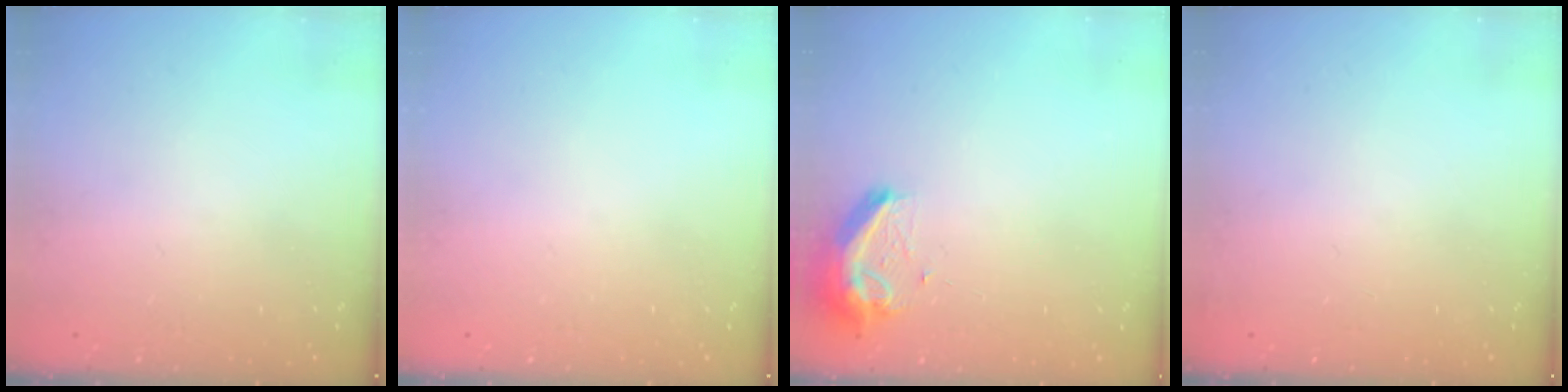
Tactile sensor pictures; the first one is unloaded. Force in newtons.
{"total": 0.0}
{"total": 10.1, "press": 10.1, "slide": 0.9}
{"total": 2.8, "press": 2.2, "slide": 1.7}